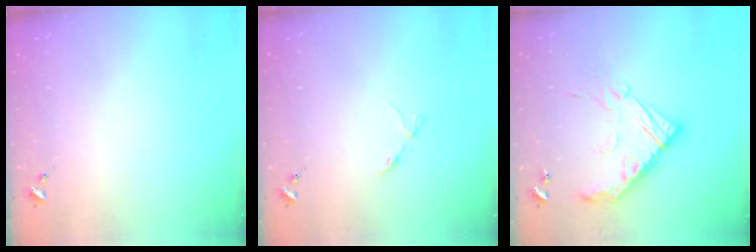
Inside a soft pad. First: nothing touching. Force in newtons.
{"total": 3.4, "press": 3.4, "slide": 0.5}
{"total": 17.6, "press": 17.6, "slide": 1.2}